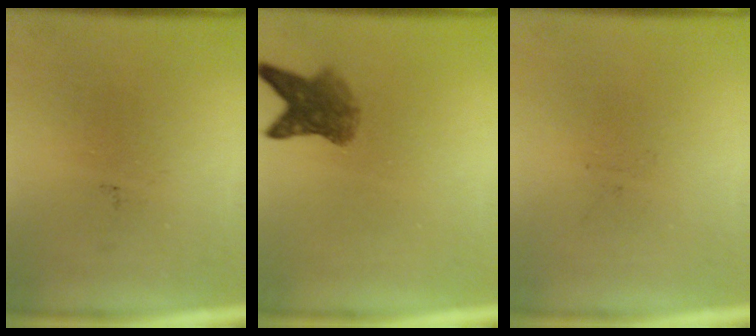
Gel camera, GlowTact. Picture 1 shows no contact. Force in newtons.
{"total": 4.9}
{"total": 0.0}